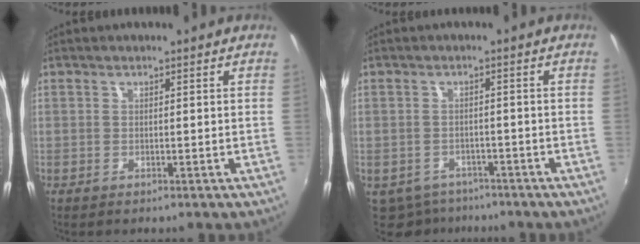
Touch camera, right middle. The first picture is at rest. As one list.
[{"total": 7.0, "force": [-5.2, 4.3, 1.9], "torque": [-0.056, -0.018, -0.072]}]